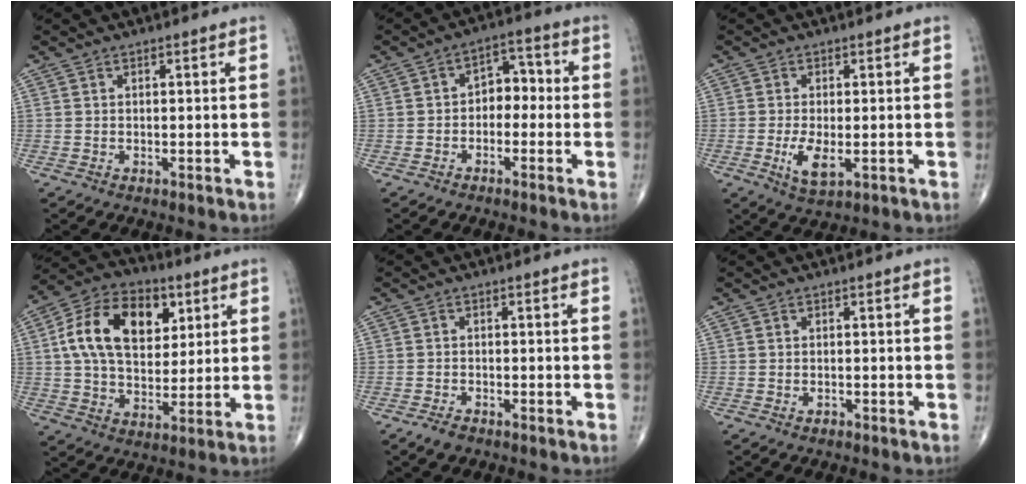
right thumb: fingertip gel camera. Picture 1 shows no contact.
{"total": 5.7, "force": [-1.0, 4.1, 3.9], "torque": [-0.030, 0.030, -0.029]}
{"total": 5.0, "force": [-1.2, 2.1, 4.3], "torque": [-0.081, -0.010, -0.016]}
{"total": 18.1, "force": [5.2, 11.6, 12.8], "torque": [-0.196, 0.001, 0.086]}
{"total": 2.3, "force": [-1.7, 1.1, 1.2], "torque": [-0.024, 0.003, -0.028]}
{"total": 0.7, "force": [-0.5, 0.4, 0.4], "torque": [-0.005, 0.003, -0.007]}